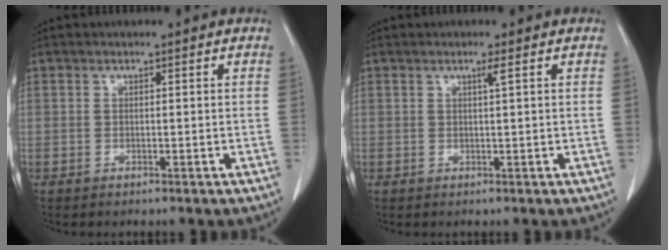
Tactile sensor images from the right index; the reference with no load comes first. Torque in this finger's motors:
{"motor_torque": [0.20, 0.03, 0.02, 0.01]}